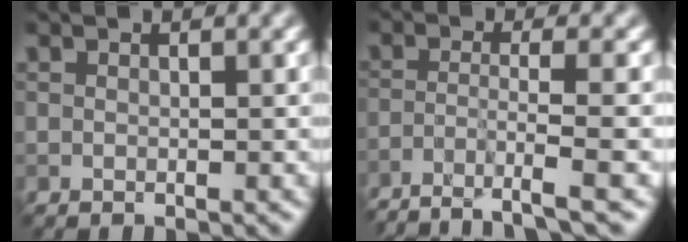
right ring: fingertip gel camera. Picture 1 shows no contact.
{"total": 5.0, "force": [-3.5, 0.6, 3.6], "torque": [-0.052, 0.000, -0.071]}